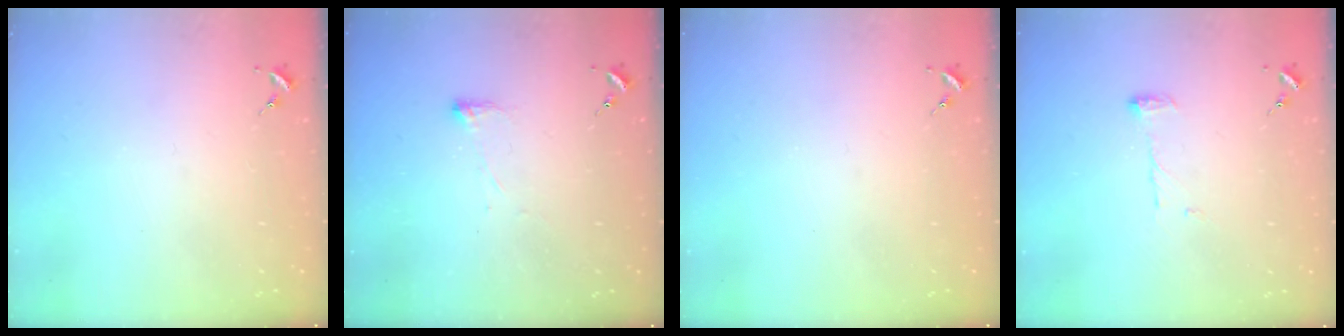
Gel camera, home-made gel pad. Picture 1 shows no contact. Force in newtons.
{"total": 2.8, "press": 2.7, "slide": 0.8}
{"total": 0.0}
{"total": 6.3, "press": 6.3, "slide": 0.6}